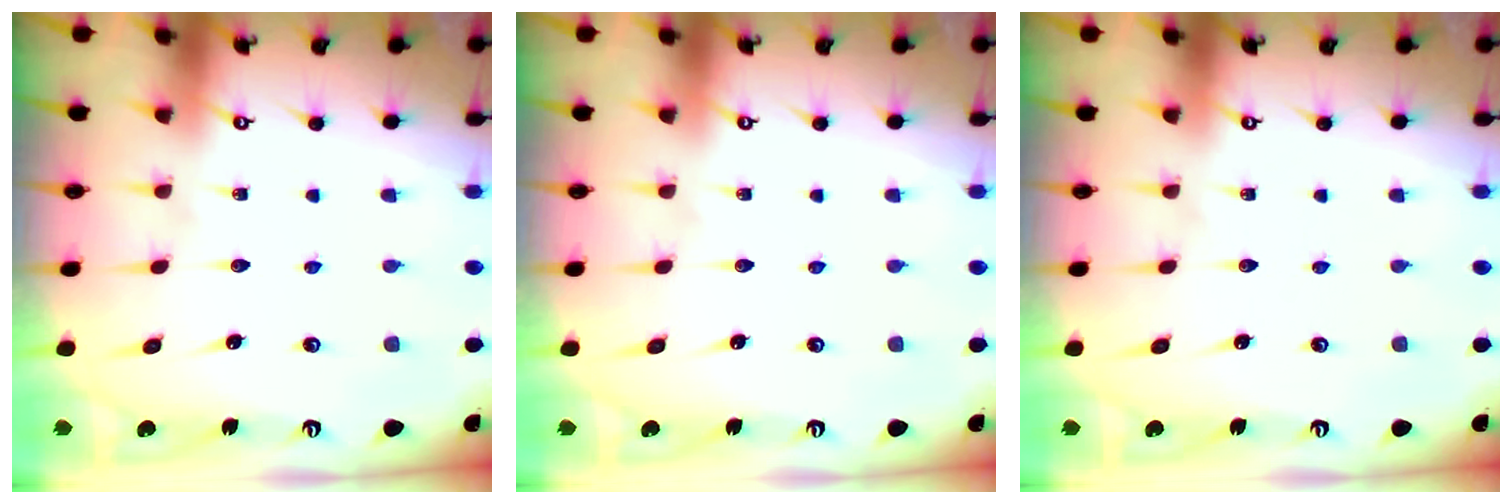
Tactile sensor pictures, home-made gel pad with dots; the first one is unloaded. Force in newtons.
{"total": 0.0}
{"total": 0.0}